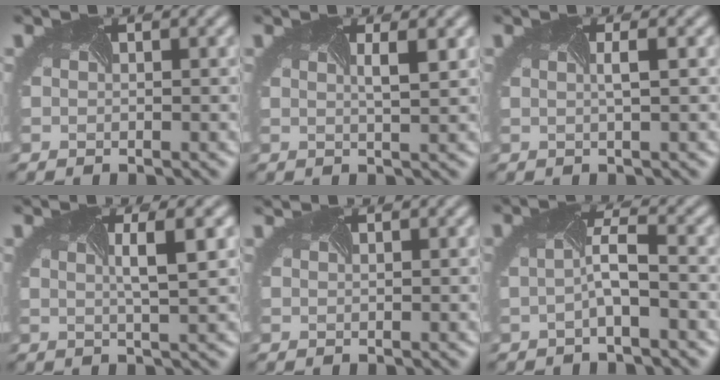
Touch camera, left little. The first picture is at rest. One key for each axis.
{"total": 1.9, "fx": 0.6, "fy": 0.4, "fz": 1.8, "tx": -0.011, "ty": 0.006, "tz": 0.003}
{"total": 1.3, "fx": 0.0, "fy": 0.2, "fz": 1.2, "tx": -0.015, "ty": -0.002, "tz": -0.004}
{"total": 3.2, "fx": 0.8, "fy": 0.6, "fz": 3.1, "tx": -0.035, "ty": 0.005, "tz": 0.007}
{"total": 1.4, "fx": 1.3, "fy": 0.2, "fz": 0.4, "tx": -0.008, "ty": 0.002, "tz": 0.005}
{"total": 2.1, "fx": -0.7, "fy": 0.1, "fz": 2.0, "tx": -0.042, "ty": 0.002, "tz": -0.017}